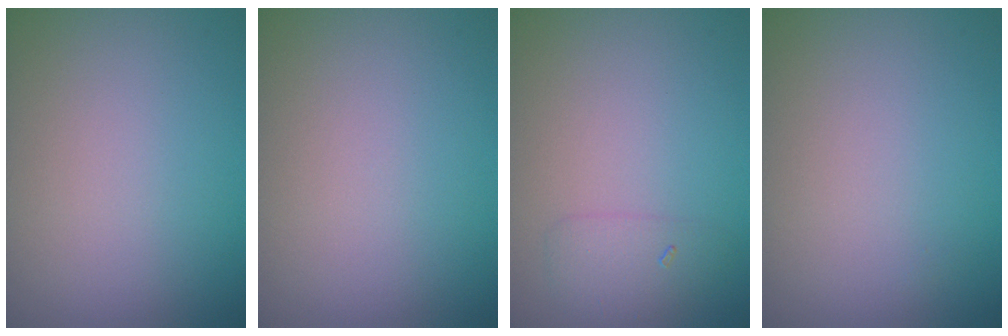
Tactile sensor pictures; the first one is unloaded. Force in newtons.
{"total": 0.0}
{"total": 1.5, "press": 1.5, "slide": 0.0}
{"total": 0.0}